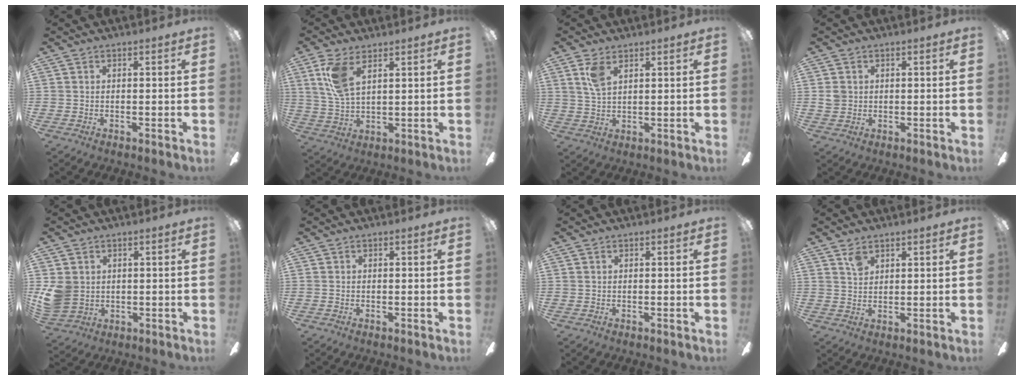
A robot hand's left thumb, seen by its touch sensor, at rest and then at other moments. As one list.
[{"total": 9.1, "force": [4.5, 3.9, 6.8], "torque": [-0.154, -0.002, 0.081]}, {"total": 5.5, "force": [3.0, 2.6, 3.8], "torque": [-0.084, 0.003, 0.055]}, {"total": 2.5, "force": [0.7, 2.3, 0.8], "torque": [-0.010, 0.002, 0.010]}, {"total": 6.2, "force": [1.3, 5.5, 2.4], "torque": [-0.065, 0.005, 0.027]}, {"total": 0.0}, {"total": 0.0}, {"total": 3.2, "force": [2.3, 1.6, 1.5], "torque": [-0.026, -0.004, 0.042]}]